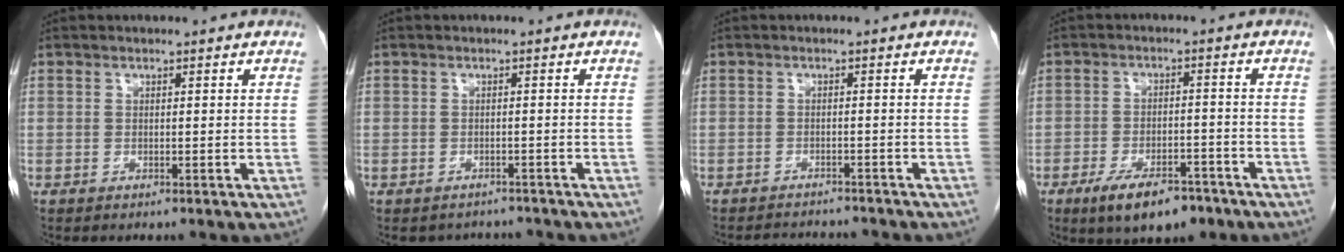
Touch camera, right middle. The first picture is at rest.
{"total": 3.3, "force": [-2.9, 1.4, -0.1], "torque": [0.001, 0.005, -0.040]}
{"total": 5.5, "force": [-5.3, 1.0, 1.0], "torque": [-0.012, -0.004, -0.072]}
{"total": 8.4, "force": [-5.7, 3.3, 5.3], "torque": [-0.085, -0.004, -0.088]}